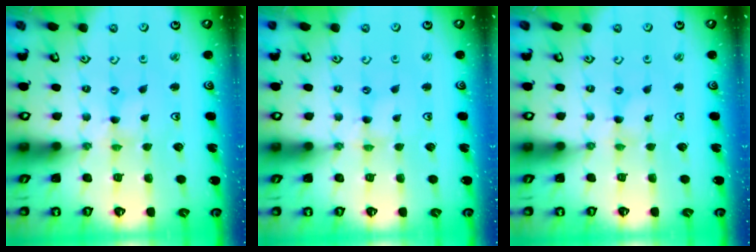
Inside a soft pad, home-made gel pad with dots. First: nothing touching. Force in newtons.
{"total": 0.0}
{"total": 0.0}